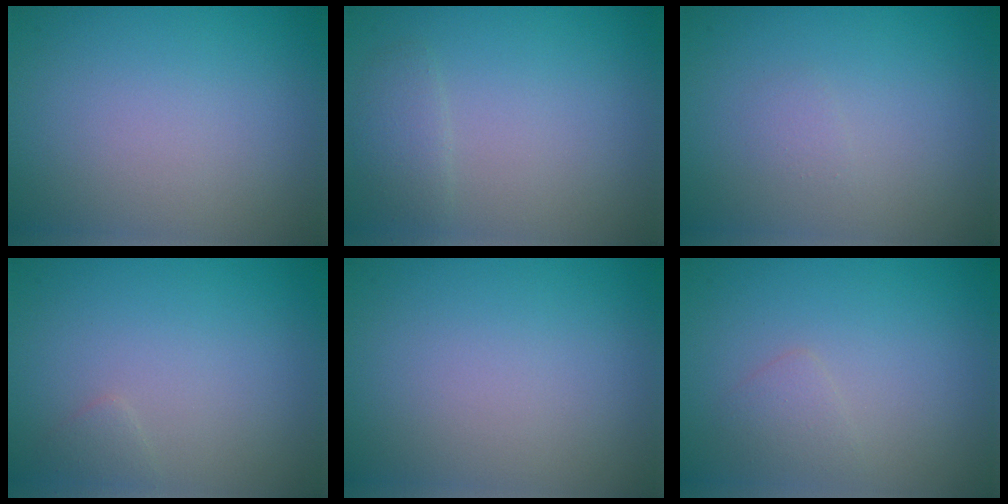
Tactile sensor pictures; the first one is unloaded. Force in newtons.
{"total": 1.4, "press": 1.4, "slide": 0.1}
{"total": 0.6, "press": 0.6, "slide": 0.0}
{"total": 0.8, "press": 0.7, "slide": 0.1}
{"total": 0.0}
{"total": 1.2, "press": 1.2, "slide": 0.1}